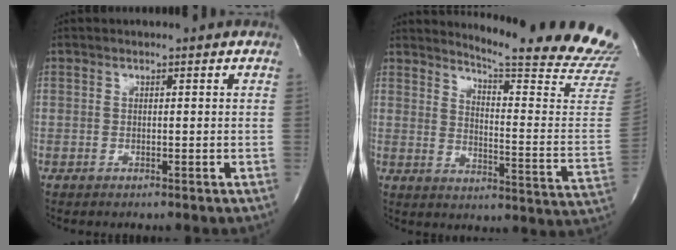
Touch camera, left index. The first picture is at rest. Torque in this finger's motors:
{"motor_torque": [0.40, -0.49, 0.18, 0.04]}